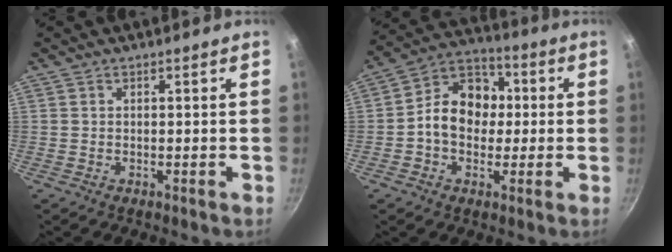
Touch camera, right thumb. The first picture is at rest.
{"total": 12.2, "force": [0.0, 9.6, 7.5], "torque": [-0.077, 0.032, -0.021]}